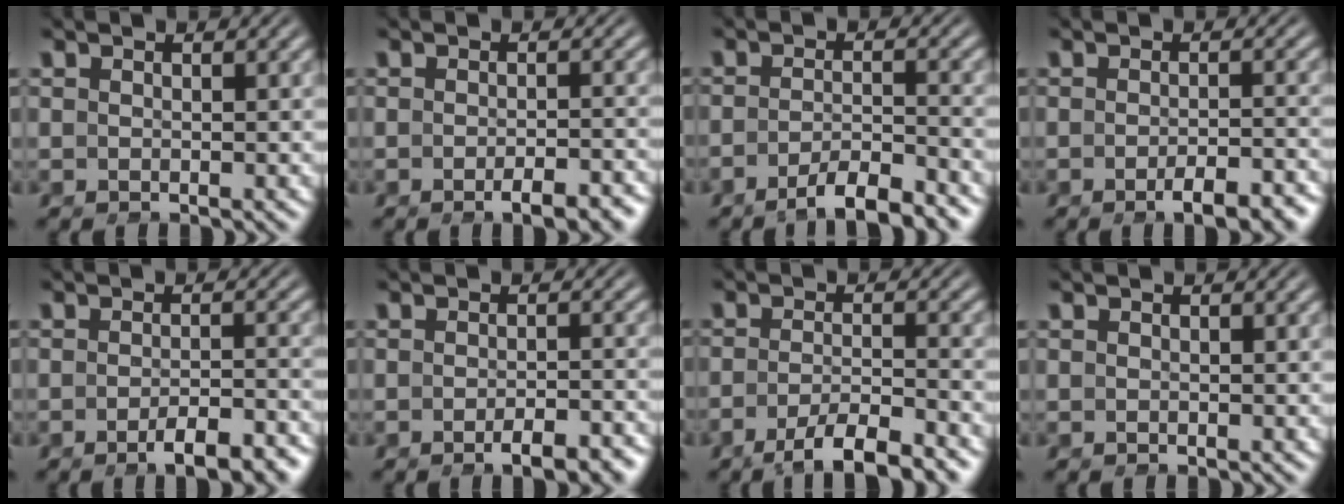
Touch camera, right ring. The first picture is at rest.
{"total": 2.8, "force": [-2.2, 0.2, 1.8], "torque": [-0.018, 0.004, -0.037]}
{"total": 3.9, "force": [-3.2, 0.0, 2.1], "torque": [-0.017, -0.003, -0.054]}
{"total": 3.5, "force": [-2.7, 0.3, 2.2], "torque": [-0.023, 0.002, -0.046]}
{"total": 4.0, "force": [-3.1, 0.4, 2.4], "torque": [-0.026, -0.001, -0.052]}
{"total": 3.2, "force": [-2.5, 0.3, 1.9], "torque": [-0.019, 0.003, -0.043]}
{"total": 4.7, "force": [-3.5, 0.5, 3.0], "torque": [-0.034, -0.010, -0.054]}
{"total": 0.0}